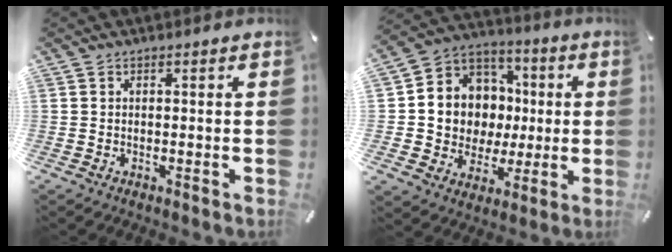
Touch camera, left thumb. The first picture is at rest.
{"total": 11.3, "force": [-0.1, 11.2, 1.6], "torque": [-0.029, -0.017, 0.014]}